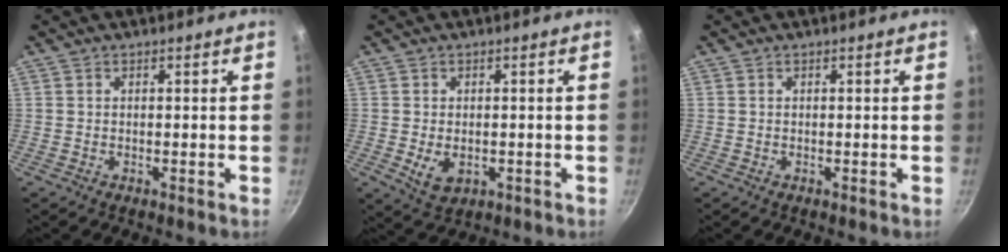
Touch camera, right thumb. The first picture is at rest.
{"total": 4.9, "force": [-0.9, 3.3, 3.5], "torque": [-0.055, -0.008, -0.006]}
{"total": 0.0}